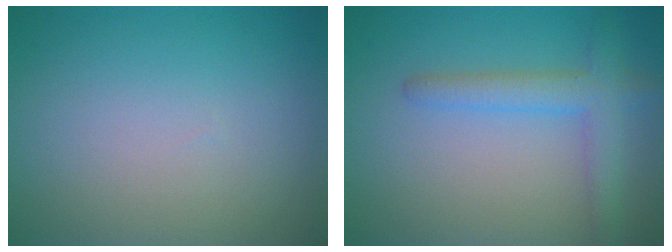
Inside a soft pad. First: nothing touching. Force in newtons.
{"total": 3.3, "press": 3.3, "slide": 0.2}